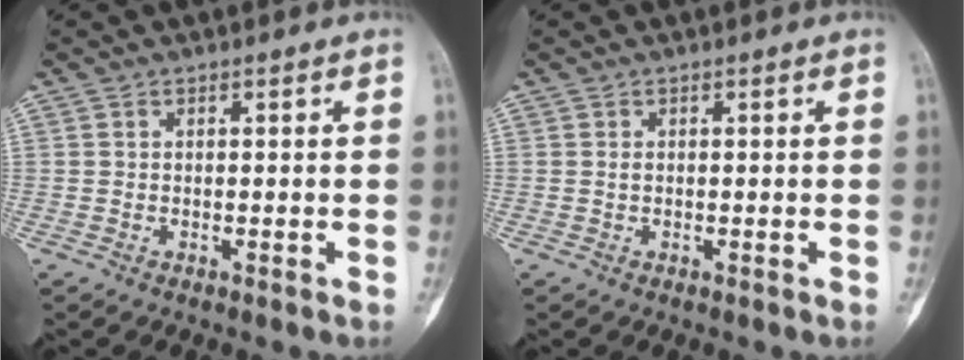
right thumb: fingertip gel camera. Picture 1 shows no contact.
{"total": 0.5, "force": [0.1, 0.3, 0.4], "torque": [-0.009, 0.001, 0.002]}